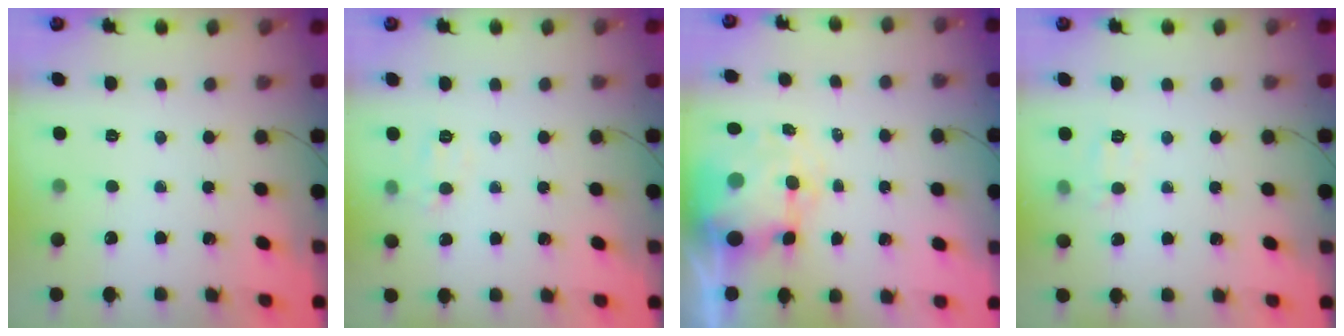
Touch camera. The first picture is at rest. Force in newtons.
{"total": 6.1, "press": 6.0, "slide": 1.1}
{"total": 8.9, "press": 8.6, "slide": 2.3}
{"total": 6.7, "press": 6.5, "slide": 1.4}